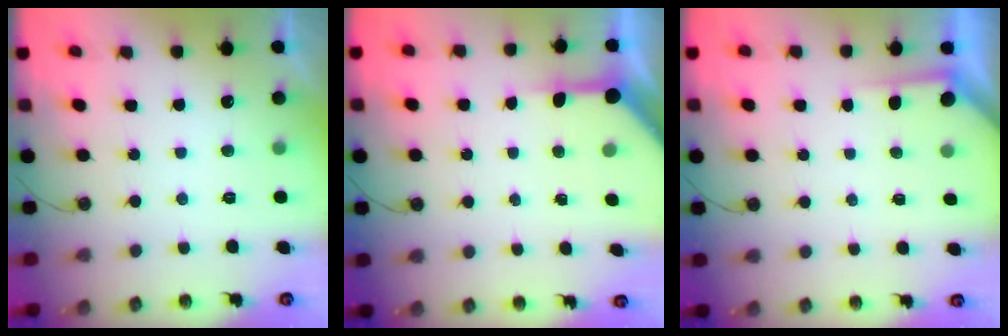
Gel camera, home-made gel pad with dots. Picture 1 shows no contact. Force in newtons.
{"total": 5.6, "press": 5.6, "slide": 0.4}
{"total": 1.8, "press": 1.8, "slide": 0.3}